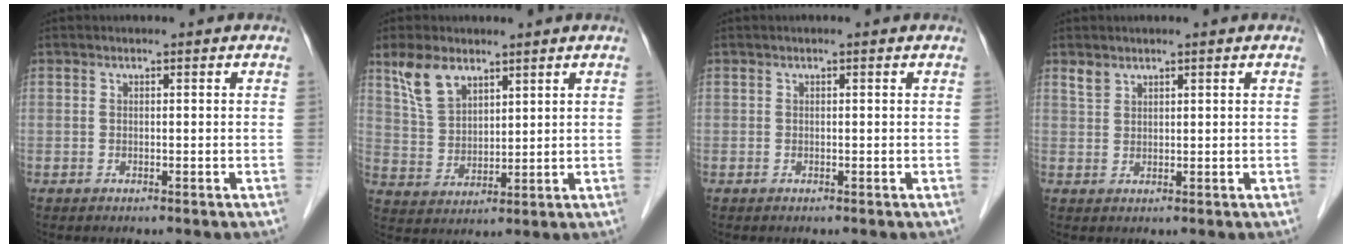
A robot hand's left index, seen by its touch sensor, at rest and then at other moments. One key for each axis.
{"total": 6.2, "fx": 4.4, "fy": 3.2, "fz": 2.9, "tx": -0.070, "ty": 0.010, "tz": 0.100}
{"total": 0.0}
{"total": 1.8, "fx": 1.5, "fy": 0.9, "fz": 0.4, "tx": -0.011, "ty": 0.008, "tz": 0.034}